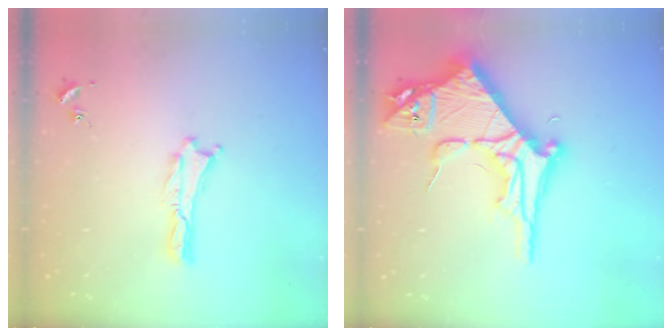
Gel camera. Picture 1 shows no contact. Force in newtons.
{"total": 14.6, "press": 14.5, "slide": 1.5}